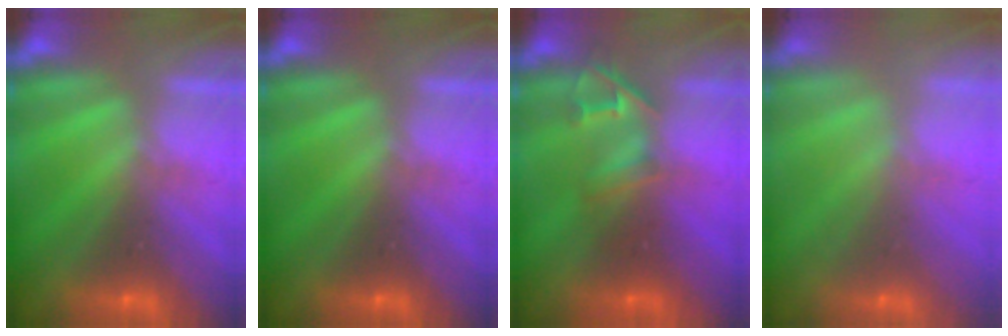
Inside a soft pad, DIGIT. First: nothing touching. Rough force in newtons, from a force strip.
{"total": 0.0}
{"total": 2.4}
{"total": 2.7}